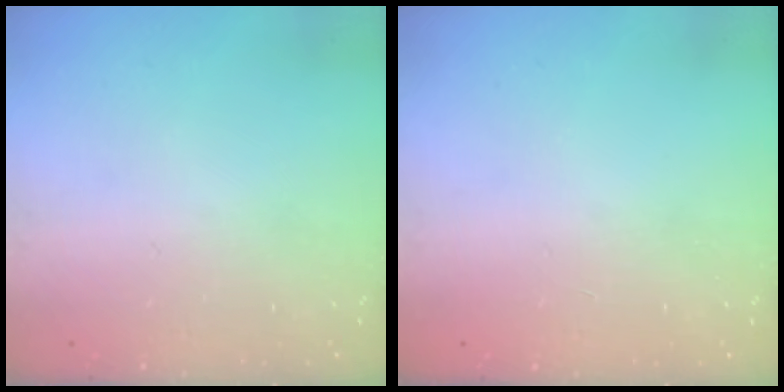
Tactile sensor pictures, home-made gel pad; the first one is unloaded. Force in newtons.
{"total": 0.0}